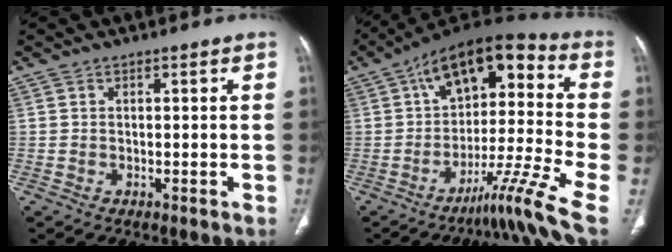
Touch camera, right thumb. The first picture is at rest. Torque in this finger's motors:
{"motor_torque": [0.56, 2.86, 1.03, -0.95, 0.18]}